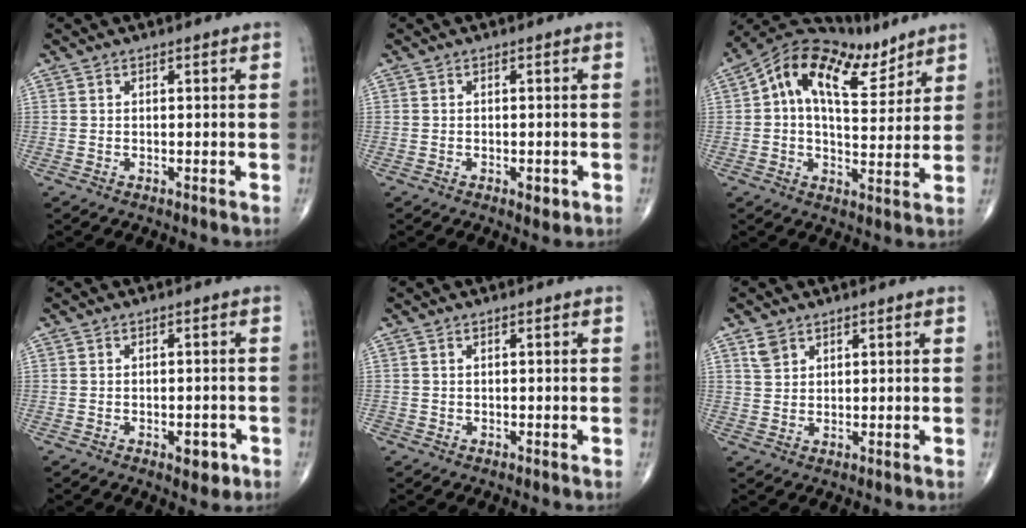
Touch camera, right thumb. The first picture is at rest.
{"total": 2.0, "force": [-0.8, 1.0, 1.5], "torque": [-0.015, 0.000, -0.009]}
{"total": 15.3, "force": [8.1, 7.8, 10.4], "torque": [-0.145, -0.004, 0.135]}
{"total": 3.7, "force": [-1.7, 1.9, 2.7], "torque": [-0.022, 0.007, -0.018]}
{"total": 0.6, "force": [-0.3, 0.5, 0.0], "torque": [0.001, 0.003, -0.008]}
{"total": 2.8, "force": [1.7, 2.0, 1.1], "torque": [-0.013, -0.005, 0.036]}